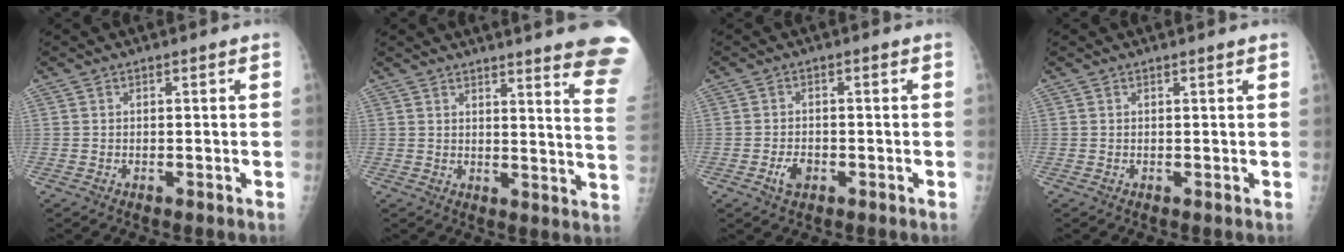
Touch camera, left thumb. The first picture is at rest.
{"total": 17.5, "force": [14.7, 0.5, 9.4], "torque": [-0.095, -0.121, 0.153]}
{"total": 3.1, "force": [-1.3, 2.0, 2.0], "torque": [-0.032, 0.003, -0.022]}
{"total": 0.6, "force": [0.5, -0.1, 0.3], "torque": [-0.013, -0.001, 0.010]}